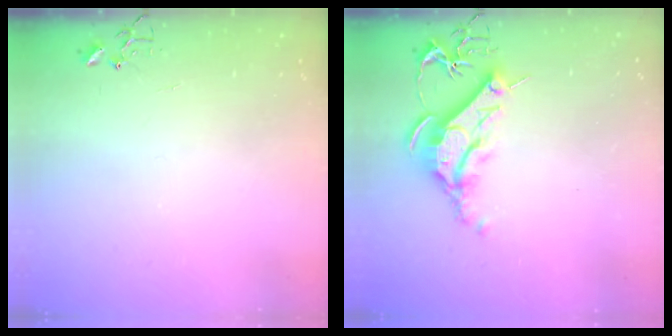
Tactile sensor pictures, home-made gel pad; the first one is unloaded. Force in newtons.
{"total": 11.9, "press": 11.9, "slide": 0.2}